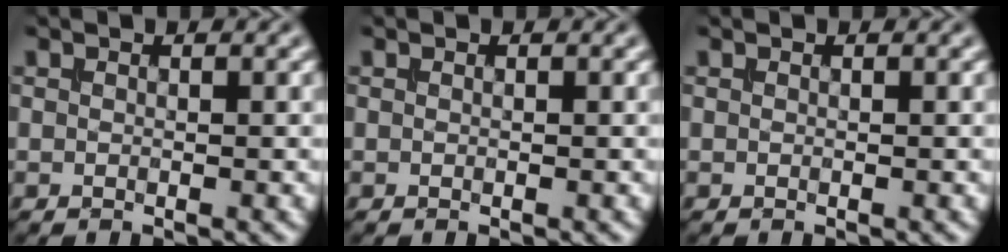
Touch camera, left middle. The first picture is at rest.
{"total": 0.0}
{"total": 0.0}